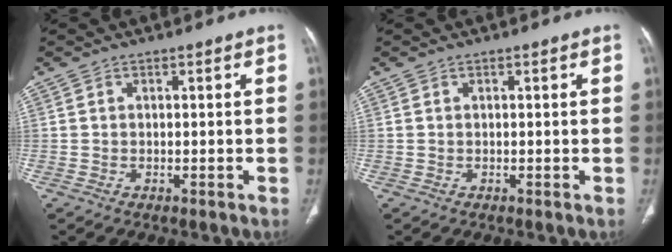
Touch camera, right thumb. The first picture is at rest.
{"total": 0.0}